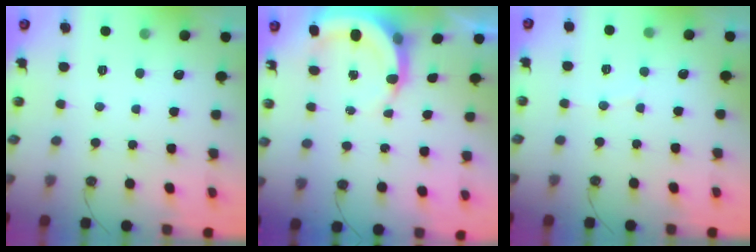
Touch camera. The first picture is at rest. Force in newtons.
{"total": 5.5, "press": 5.5, "slide": 0.9}
{"total": 2.7, "press": 2.4, "slide": 1.2}